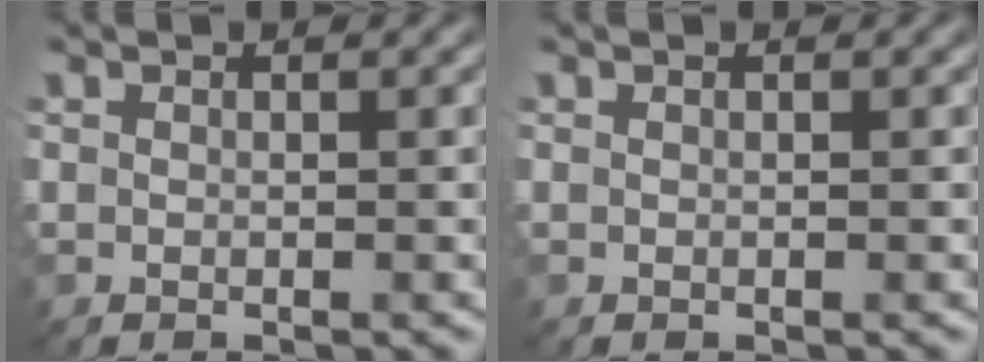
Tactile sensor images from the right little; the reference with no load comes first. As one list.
[{"total": 0.0}]